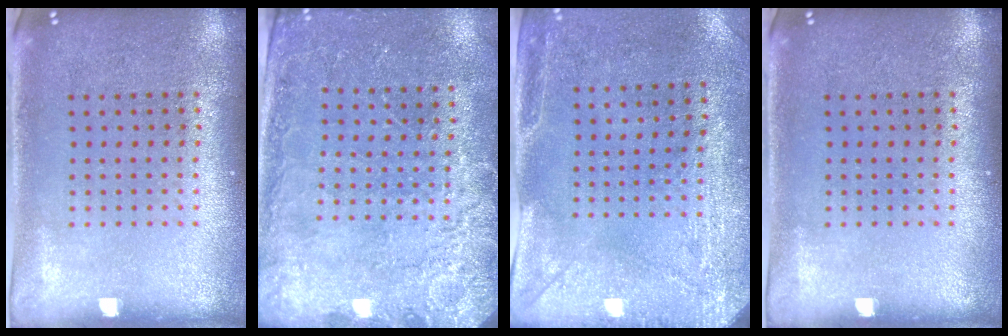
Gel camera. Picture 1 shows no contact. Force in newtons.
{"total": 2.5, "press": 2.4, "slide": 0.5}
{"total": 2.9, "press": 2.3, "slide": 1.8}
{"total": 0.0}